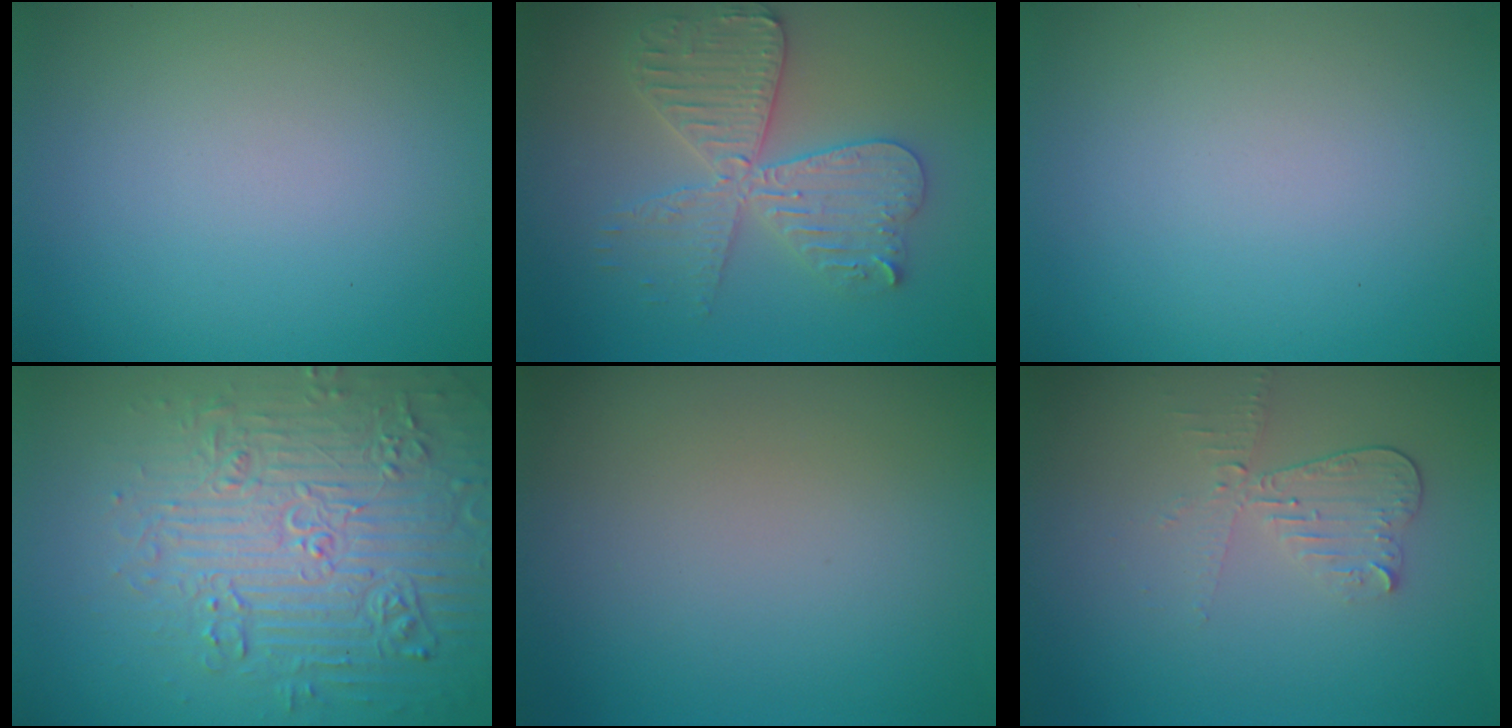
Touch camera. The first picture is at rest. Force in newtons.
{"total": 5.7, "press": 5.6, "slide": 0.7}
{"total": 0.0}
{"total": 7.8, "press": 7.6, "slide": 1.9}
{"total": 0.0}
{"total": 2.3, "press": 2.1, "slide": 0.8}